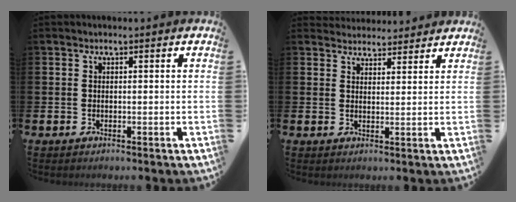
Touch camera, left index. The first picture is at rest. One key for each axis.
{"total": 3.3, "fx": 3.1, "fy": 0.9, "fz": -0.4, "tx": 0.004, "ty": -0.016, "tz": 0.057}